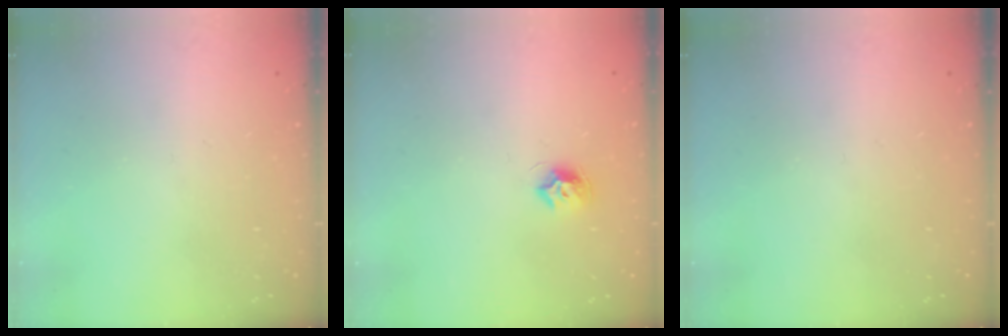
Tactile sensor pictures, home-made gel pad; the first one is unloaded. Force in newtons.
{"total": 7.1, "press": 7.1, "slide": 0.5}
{"total": 0.0}